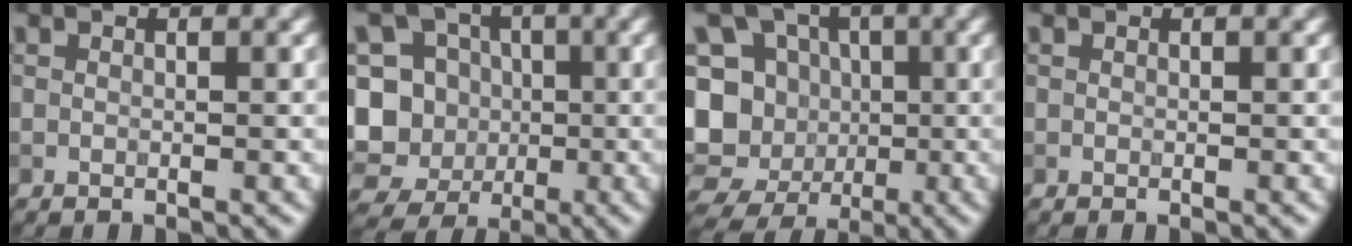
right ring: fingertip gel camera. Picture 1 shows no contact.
{"total": 16.0, "force": [-3.3, 14.9, 4.7], "torque": [-0.119, 0.005, -0.073]}
{"total": 14.8, "force": [-3.2, 13.2, 5.8], "torque": [-0.129, 0.013, -0.070]}
{"total": 0.0}